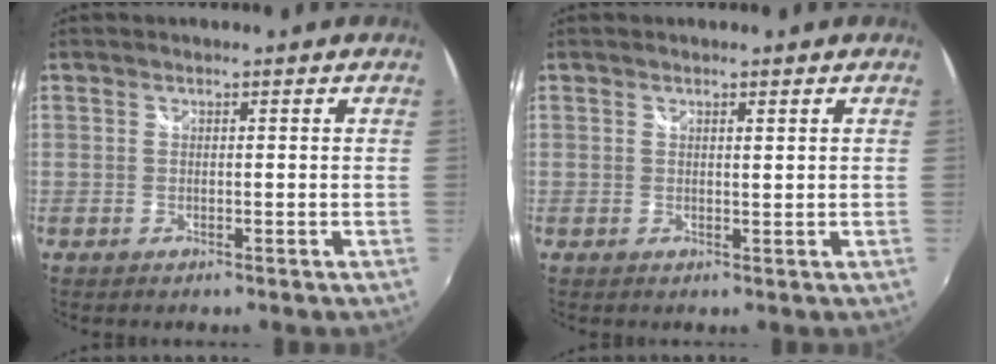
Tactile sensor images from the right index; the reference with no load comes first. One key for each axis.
{"total": 0.9, "fx": 0.7, "fy": 0.1, "fz": 0.7, "tx": -0.010, "ty": 0.000, "tz": 0.012}